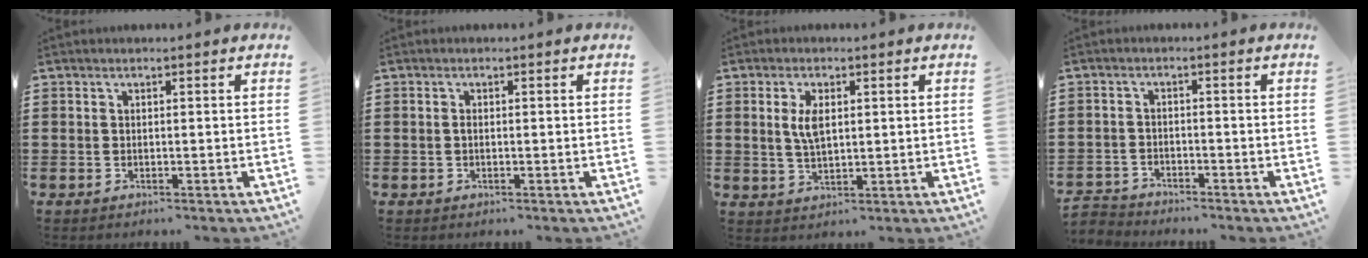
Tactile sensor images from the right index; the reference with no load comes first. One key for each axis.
{"total": 0.7, "fx": -0.2, "fy": 0.3, "fz": 0.6, "tx": -0.013, "ty": -0.002, "tz": -0.003}
{"total": 4.4, "fx": 1.0, "fy": 1.9, "fz": 3.8, "tx": -0.080, "ty": 0.008, "tz": 0.016}
{"total": 2.4, "fx": -2.4, "fy": 0.2, "fz": -0.2, "tx": -0.005, "ty": -0.002, "tz": -0.053}